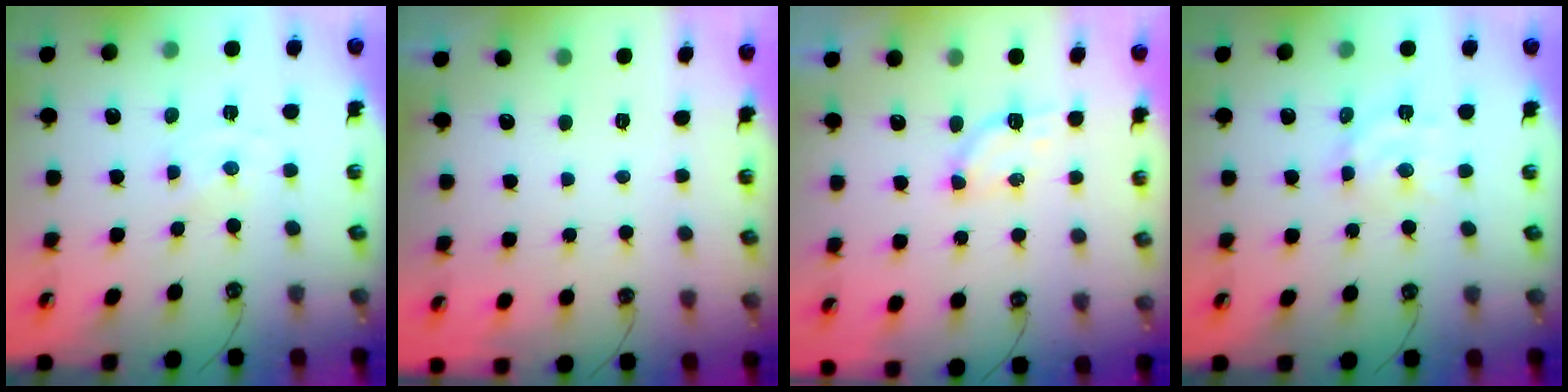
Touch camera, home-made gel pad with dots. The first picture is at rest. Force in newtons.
{"total": 0.0}
{"total": 3.8, "press": 3.8, "slide": 0.5}
{"total": 8.8, "press": 8.8, "slide": 0.5}